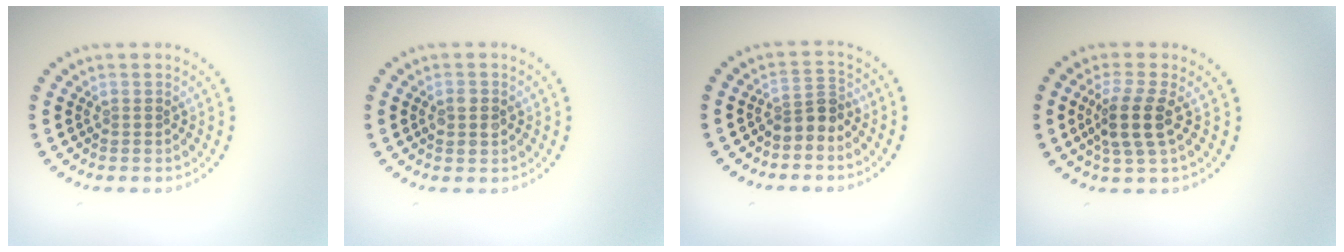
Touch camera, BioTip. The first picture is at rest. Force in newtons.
{"total": 2.0, "press": 2.0, "slide": 0.1}
{"total": 2.3, "press": 1.8, "slide": 1.5}
{"total": 3.5, "press": 2.9, "slide": 1.9}